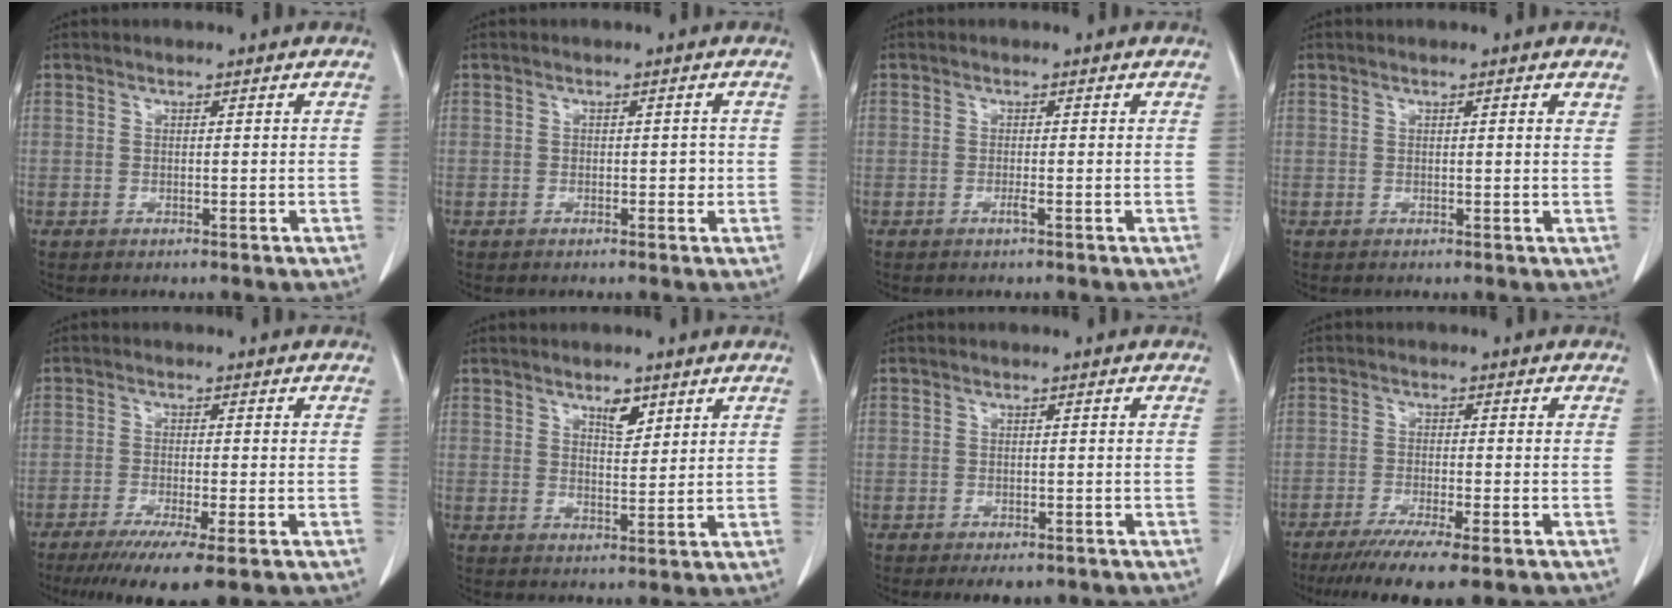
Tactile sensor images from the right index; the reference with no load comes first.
{"total": 1.5, "force": [-0.2, 1.0, 1.1], "torque": [-0.011, 0.003, -0.001]}
{"total": 0.8, "force": [-0.4, -0.1, 0.7], "torque": [-0.015, -0.001, -0.007]}
{"total": 1.1, "force": [0.6, 0.1, 0.9], "torque": [-0.015, -0.001, 0.005]}
{"total": 9.7, "force": [-6.6, 0.4, 7.1], "torque": [-0.107, -0.024, -0.100]}
{"total": 3.3, "force": [2.1, 1.3, 2.2], "torque": [-0.037, -0.005, 0.036]}
{"total": 4.1, "force": [-3.2, 1.7, 1.9], "torque": [-0.019, -0.004, -0.040]}
{"total": 11.2, "force": [-8.4, 0.7, 7.3], "torque": [-0.103, -0.024, -0.127]}